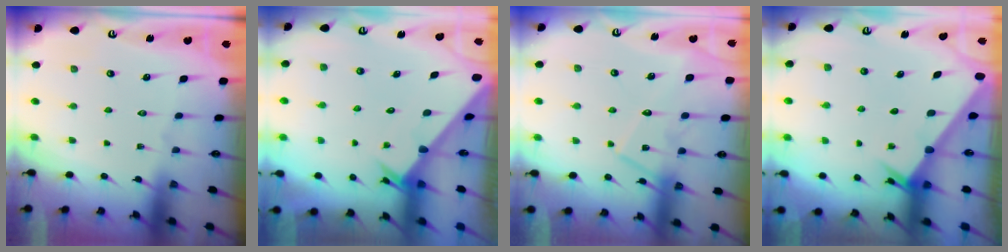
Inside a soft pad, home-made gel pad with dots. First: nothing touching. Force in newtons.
{"total": 2.0, "press": 2.0, "slide": 0.1}
{"total": 13.6, "press": 13.5, "slide": 1.0}
{"total": 1.9, "press": 1.9, "slide": 0.1}